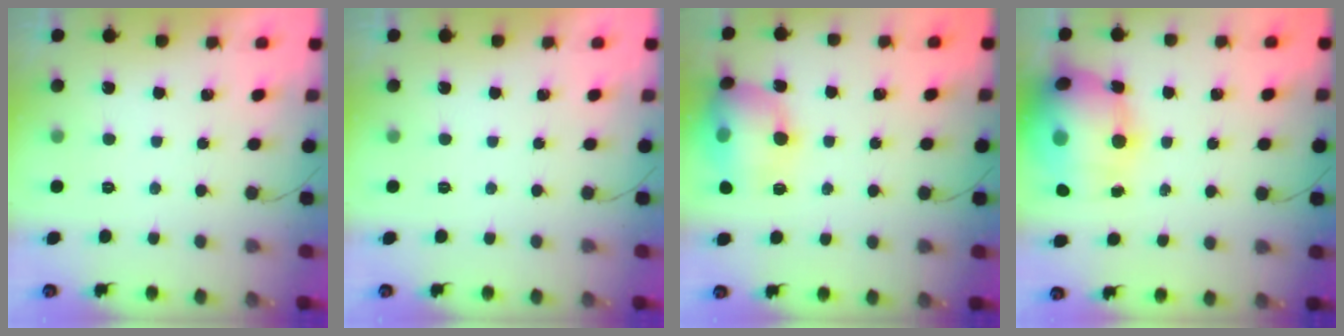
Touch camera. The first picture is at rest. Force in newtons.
{"total": 0.0}
{"total": 19.2, "press": 17.4, "slide": 8.2}
{"total": 20.8, "press": 20.4, "slide": 4.1}